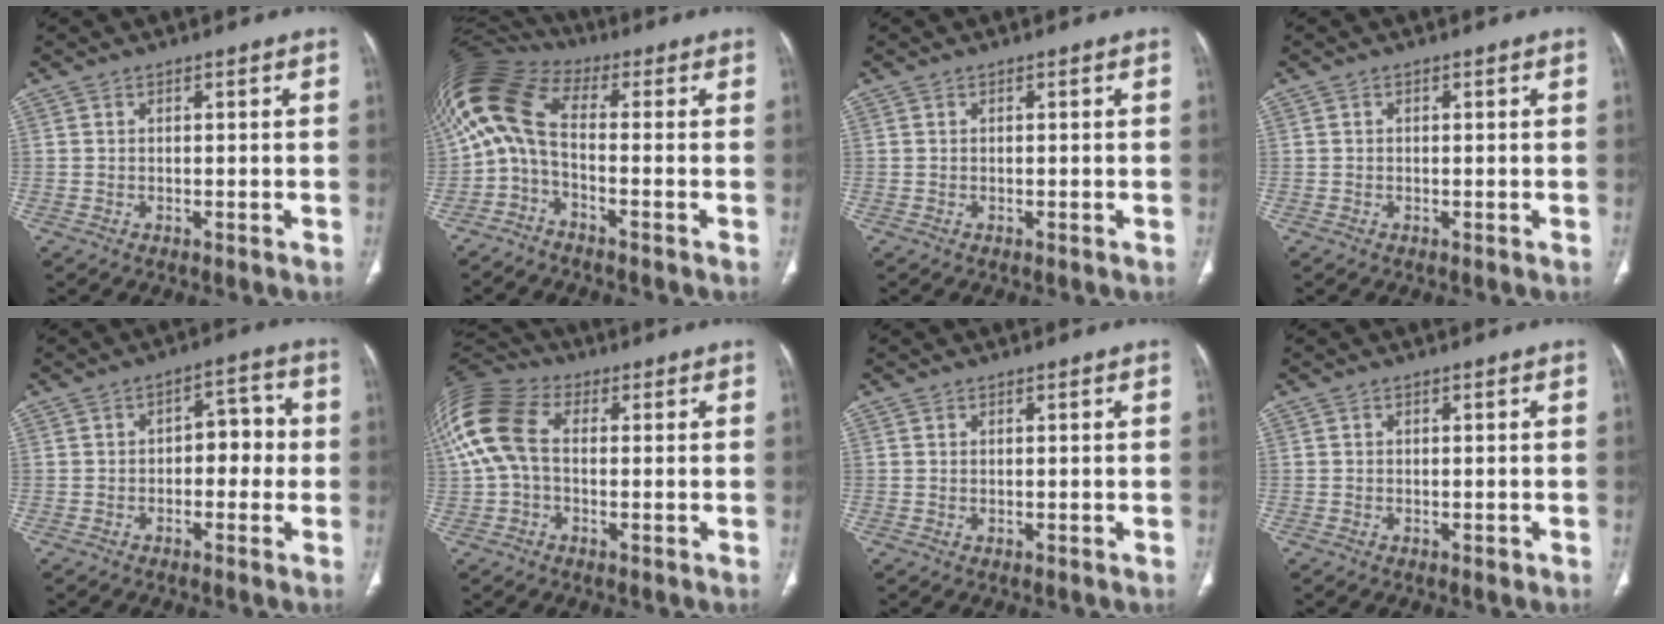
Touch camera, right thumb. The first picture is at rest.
{"total": 10.9, "force": [-1.5, 4.9, 9.6], "torque": [-0.203, 0.058, -0.043]}
{"total": 0.0}
{"total": 0.0}
{"total": 6.5, "force": [-0.6, 4.0, 5.1], "torque": [-0.037, 0.027, -0.016]}
{"total": 15.4, "force": [1.6, 10.1, 11.5], "torque": [-0.271, 0.032, 0.023]}
{"total": 0.0}
{"total": 0.6, "force": [-0.2, 0.4, 0.4], "torque": [-0.004, 0.000, -0.004]}